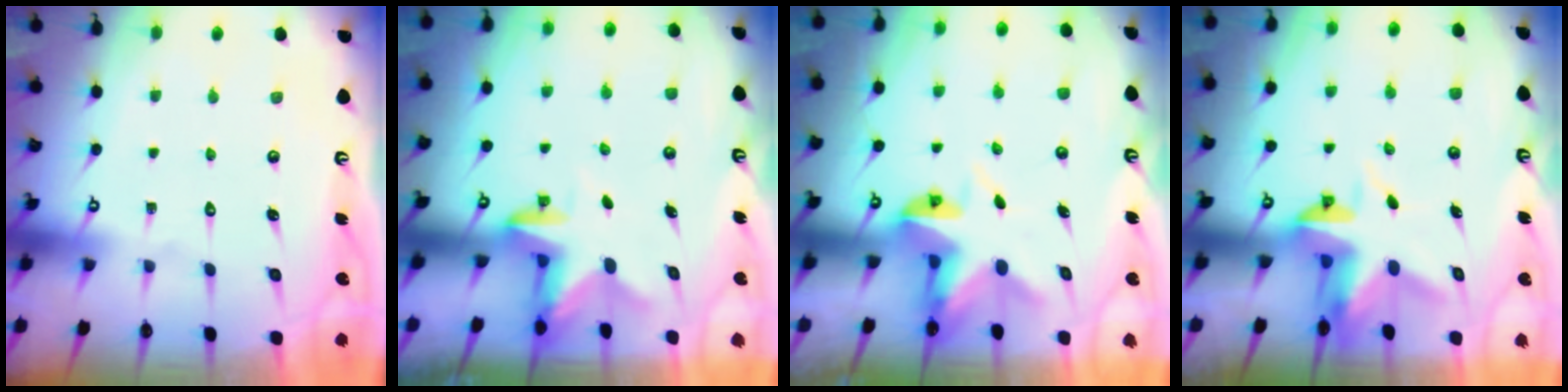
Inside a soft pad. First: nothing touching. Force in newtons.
{"total": 2.6, "press": 2.5, "slide": 0.5}
{"total": 4.8, "press": 4.8, "slide": 0.4}
{"total": 4.0, "press": 4.0, "slide": 0.2}